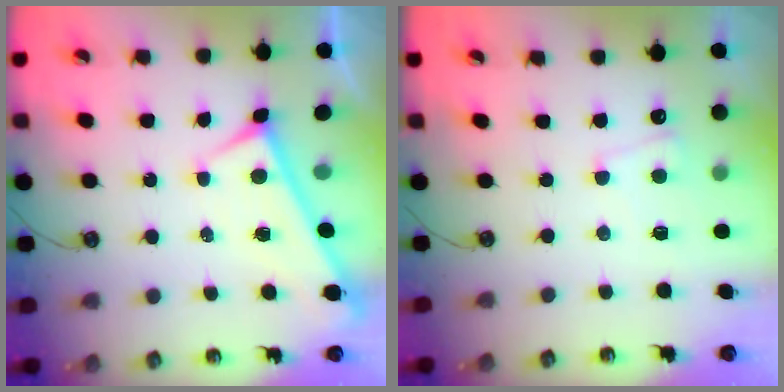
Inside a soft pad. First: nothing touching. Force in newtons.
{"total": 2.3, "press": 2.3, "slide": 0.5}